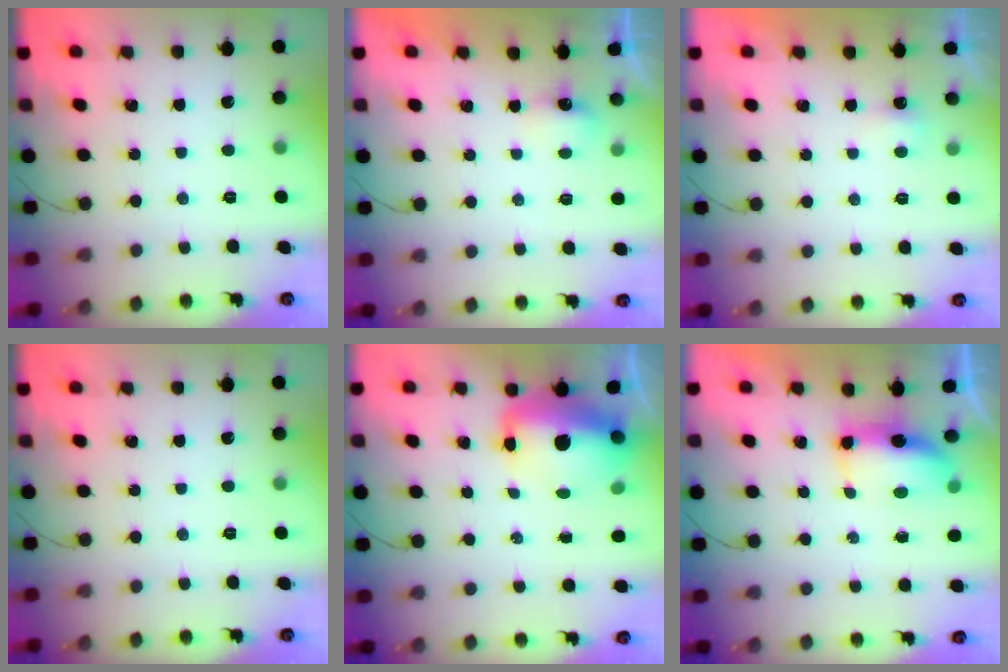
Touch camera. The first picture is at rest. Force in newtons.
{"total": 2.5, "press": 2.5, "slide": 0.6}
{"total": 2.4, "press": 2.3, "slide": 0.5}
{"total": 0.0}
{"total": 13.6, "press": 13.2, "slide": 3.3}
{"total": 7.4, "press": 7.1, "slide": 2.1}